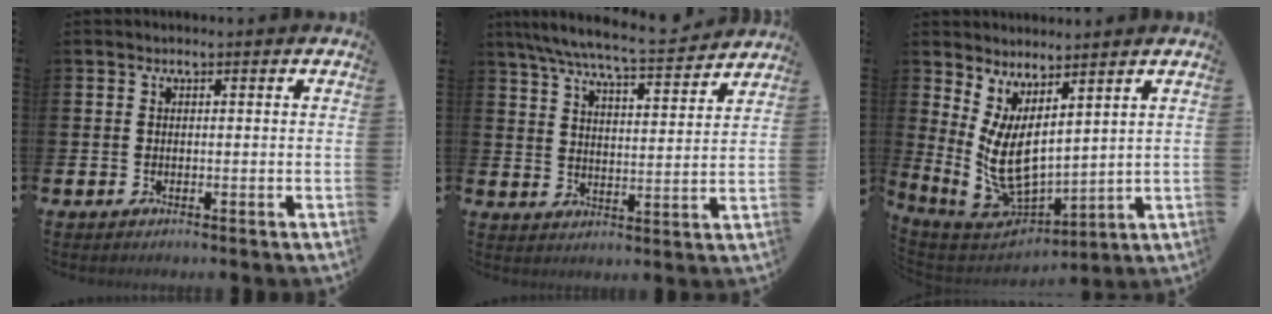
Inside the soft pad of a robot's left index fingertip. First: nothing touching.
{"total": 7.8, "force": [7.3, 0.4, 2.6], "torque": [-0.074, -0.049, 0.127]}
{"total": 7.4, "force": [2.2, 3.6, 6.1], "torque": [-0.153, -0.033, 0.045]}